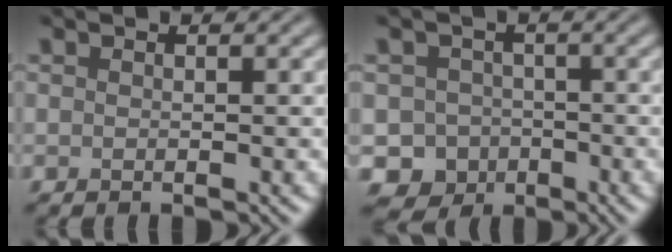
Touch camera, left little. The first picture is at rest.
{"total": 7.3, "force": [-3.8, 6.1, 1.0], "torque": [0.009, -0.027, -0.069]}